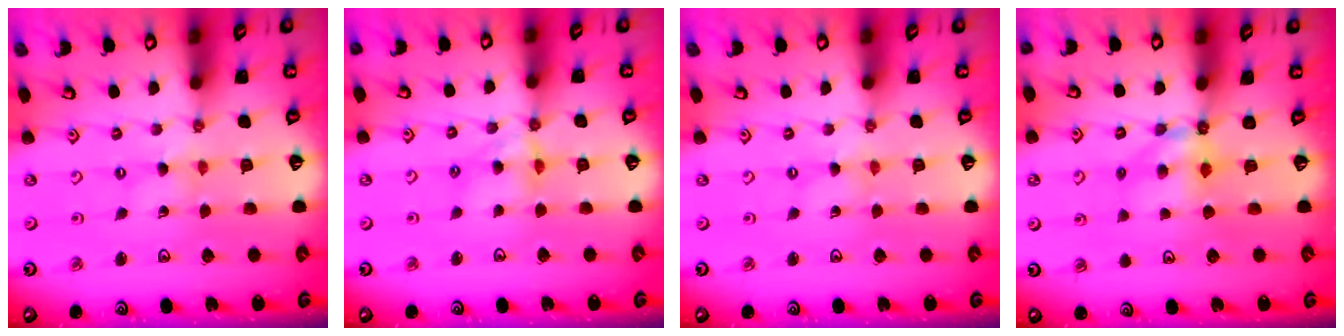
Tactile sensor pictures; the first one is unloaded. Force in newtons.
{"total": 8.2, "press": 8.1, "slide": 0.7}
{"total": 0.0}
{"total": 5.8, "press": 5.8, "slide": 0.6}